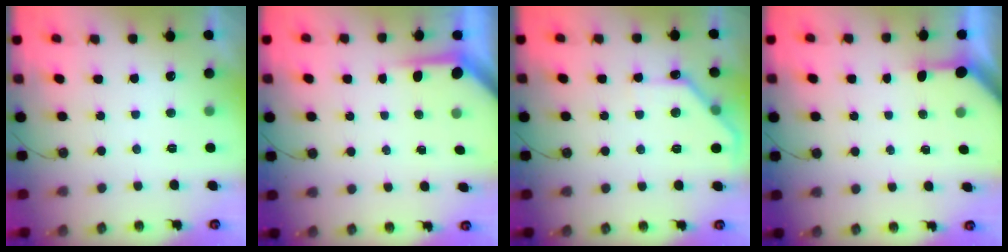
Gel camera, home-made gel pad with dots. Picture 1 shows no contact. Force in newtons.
{"total": 3.9, "press": 3.9, "slide": 0.4}
{"total": 9.5, "press": 9.5, "slide": 0.3}
{"total": 3.1, "press": 3.1, "slide": 0.3}